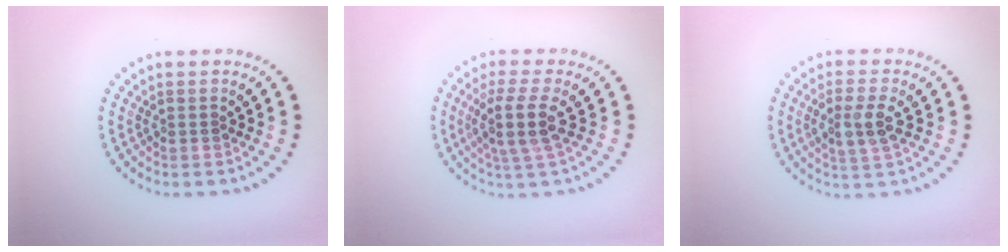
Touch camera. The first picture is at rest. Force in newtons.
{"total": 3.7, "press": 2.9, "slide": 2.3}
{"total": 2.8, "press": 2.6, "slide": 1.1}